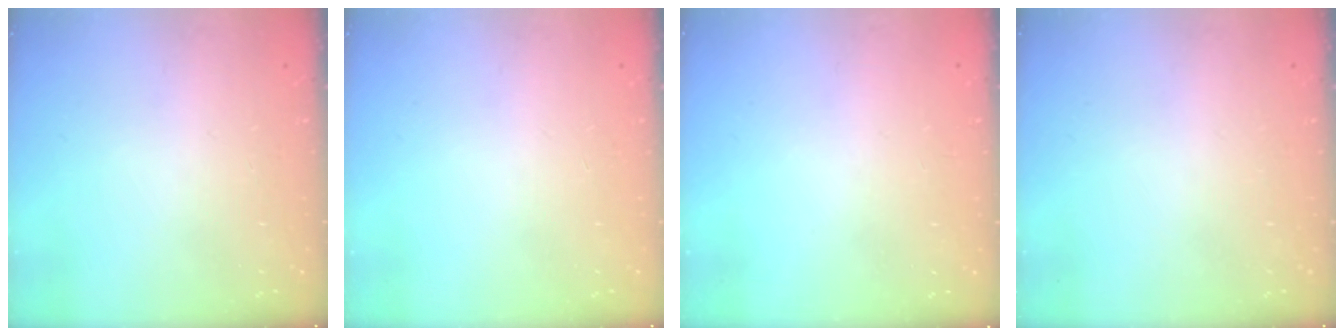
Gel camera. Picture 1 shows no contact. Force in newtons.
{"total": 0.0}
{"total": 4.2, "press": 4.2, "slide": 0.2}
{"total": 0.0}